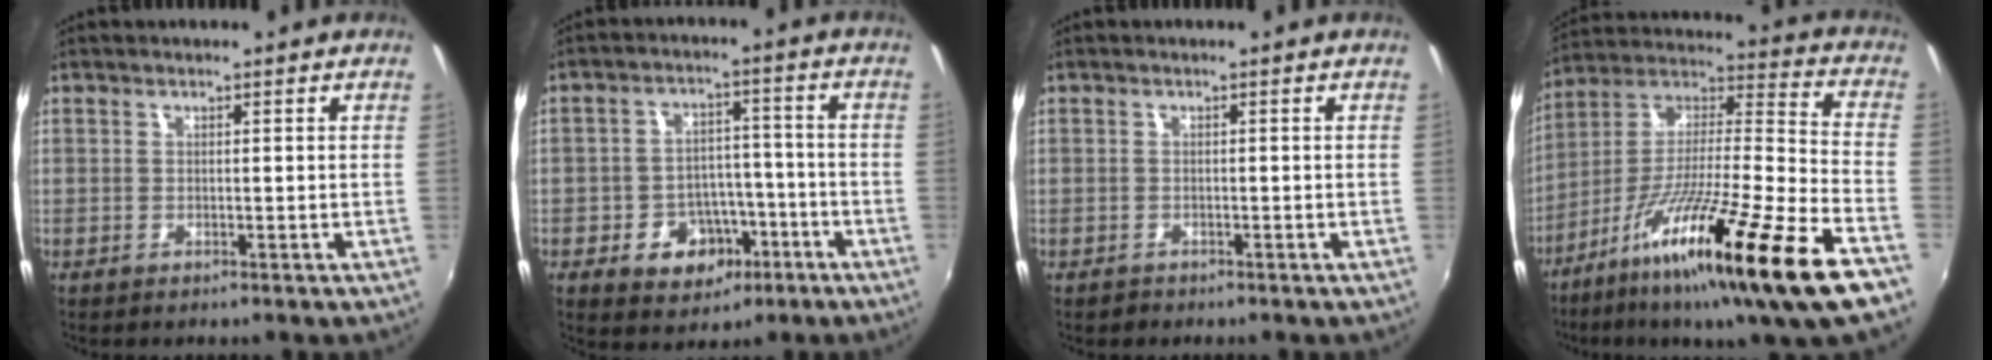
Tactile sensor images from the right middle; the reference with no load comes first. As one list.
[{"total": 9.9, "force": [-4.7, 7.5, 4.4], "torque": [-0.095, 0.023, -0.053]}, {"total": 1.1, "force": [-0.8, 0.8, 0.0], "torque": [-0.002, 0.001, -0.013]}, {"total": 25.6, "force": [-15.0, 0.7, 20.7], "torque": [-0.332, -0.043, -0.255]}]